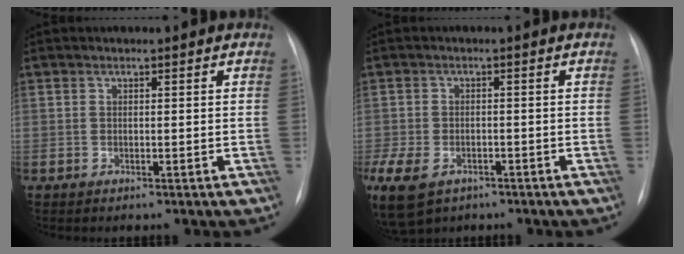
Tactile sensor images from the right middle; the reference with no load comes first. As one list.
[{"total": 15.9, "force": [-8.2, 10.9, 8.2], "torque": [-0.247, -0.025, -0.120]}]